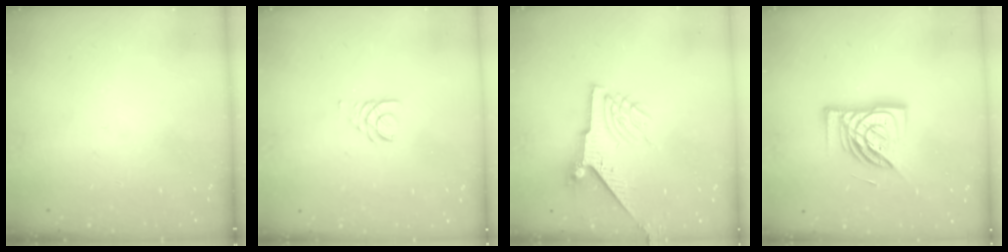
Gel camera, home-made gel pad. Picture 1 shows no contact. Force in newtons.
{"total": 2.5, "press": 2.5, "slide": 0.3}
{"total": 7.9, "press": 7.9, "slide": 0.8}
{"total": 14.5, "press": 14.5, "slide": 1.0}